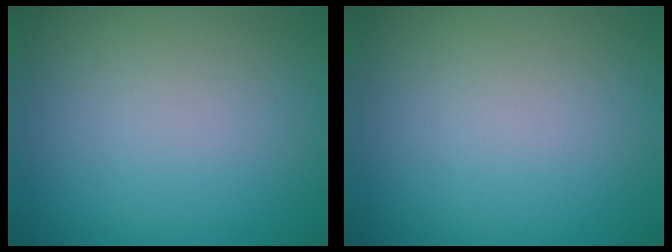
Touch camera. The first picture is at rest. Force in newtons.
{"total": 0.0}